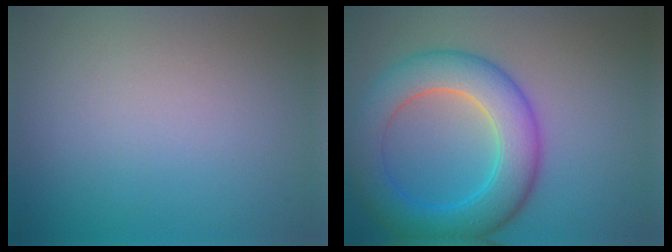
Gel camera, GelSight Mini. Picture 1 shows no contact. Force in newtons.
{"total": 7.6, "press": 7.6, "slide": 0.3}